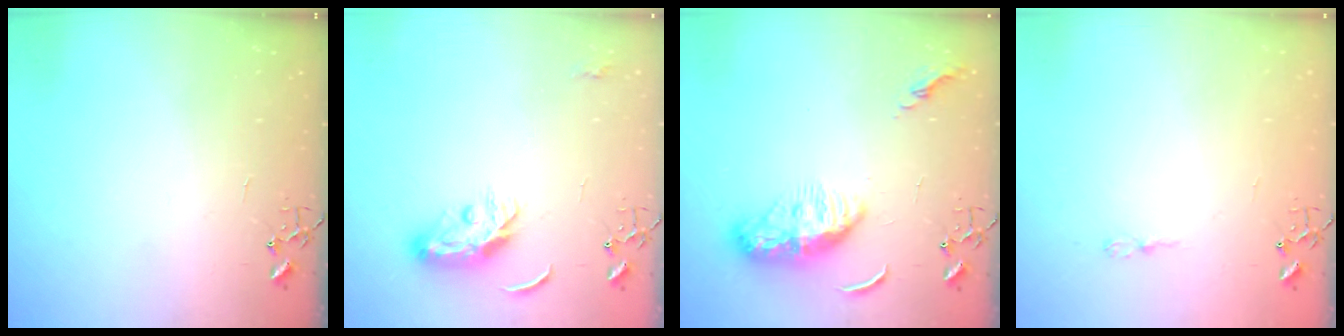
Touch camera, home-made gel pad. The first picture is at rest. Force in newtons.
{"total": 7.7, "press": 7.7, "slide": 0.2}
{"total": 11.4, "press": 11.3, "slide": 0.9}
{"total": 3.6, "press": 3.6, "slide": 0.4}